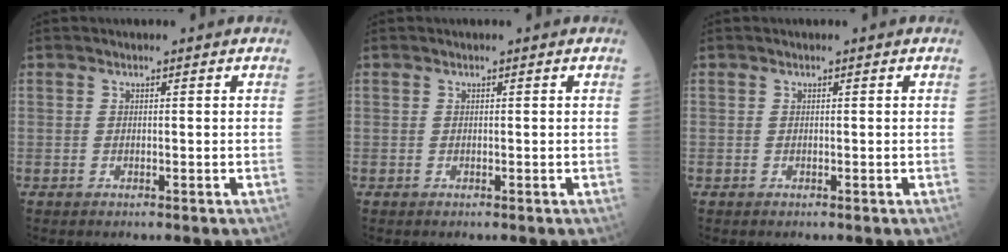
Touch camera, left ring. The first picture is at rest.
{"total": 0.0}
{"total": 0.0}